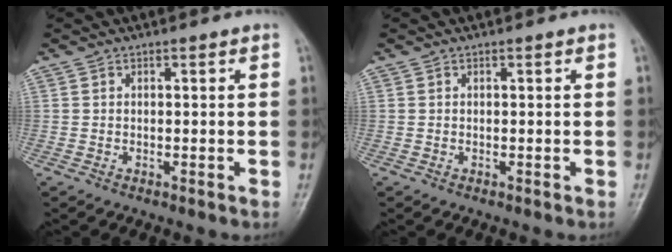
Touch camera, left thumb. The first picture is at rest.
{"total": 0.0}